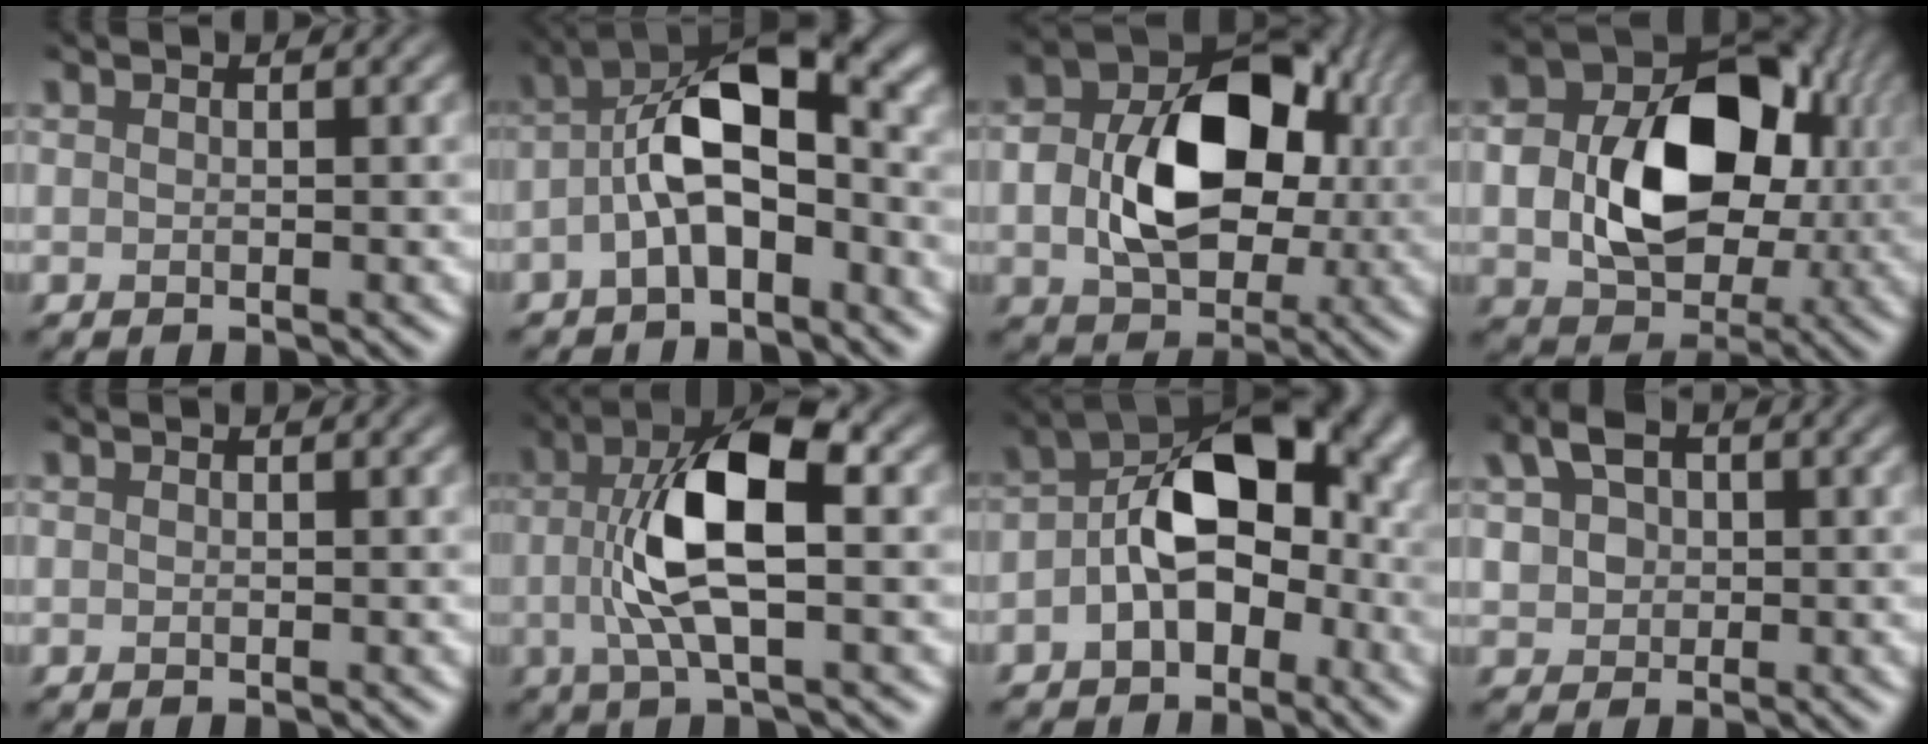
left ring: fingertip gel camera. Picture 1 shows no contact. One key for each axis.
{"total": 8.3, "fx": -1.6, "fy": 3.6, "fz": 7.3, "tx": -0.132, "ty": 0.024, "tz": -0.038}
{"total": 10.9, "fx": 0.3, "fy": 7.6, "fz": 7.8, "tx": -0.131, "ty": 0.004, "tz": 0.009}
{"total": 12.1, "fx": 0.6, "fy": 8.6, "fz": 8.4, "tx": -0.143, "ty": 0.001, "tz": 0.015}
{"total": 0.0}
{"total": 8.0, "fx": 0.3, "fy": 2.7, "fz": 7.6, "tx": -0.153, "ty": 0.004, "tz": 0.003}
{"total": 8.1, "fx": -0.9, "fy": 4.9, "fz": 6.4, "tx": -0.093, "ty": 0.021, "tz": -0.029}
{"total": 4.1, "fx": 1.3, "fy": 3.0, "fz": 2.5, "tx": -0.051, "ty": 0.012, "tz": 0.013}